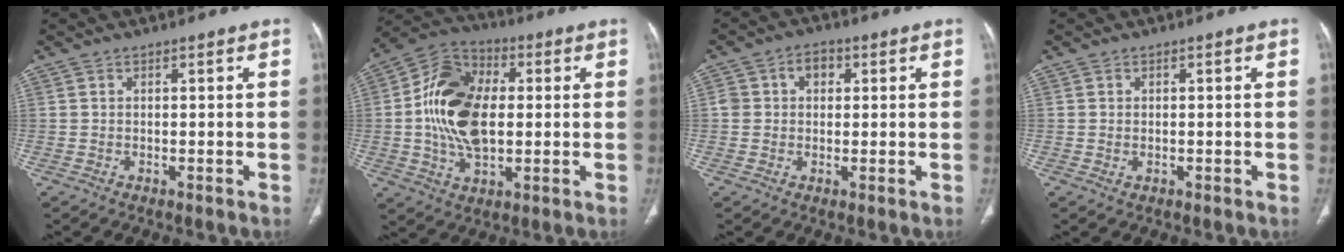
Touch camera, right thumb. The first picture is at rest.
{"total": 16.9, "force": [0.7, 10.4, 13.2], "torque": [-0.238, 0.017, 0.007]}
{"total": 5.0, "force": [1.2, 4.0, 2.7], "torque": [-0.022, 0.012, 0.020]}
{"total": 1.0, "force": [-0.2, 0.7, 0.7], "torque": [-0.016, 0.004, 0.002]}